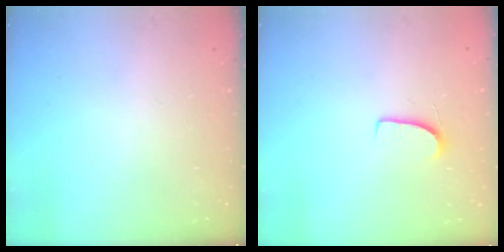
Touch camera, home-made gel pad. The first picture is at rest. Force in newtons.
{"total": 7.1, "press": 7.1, "slide": 0.5}